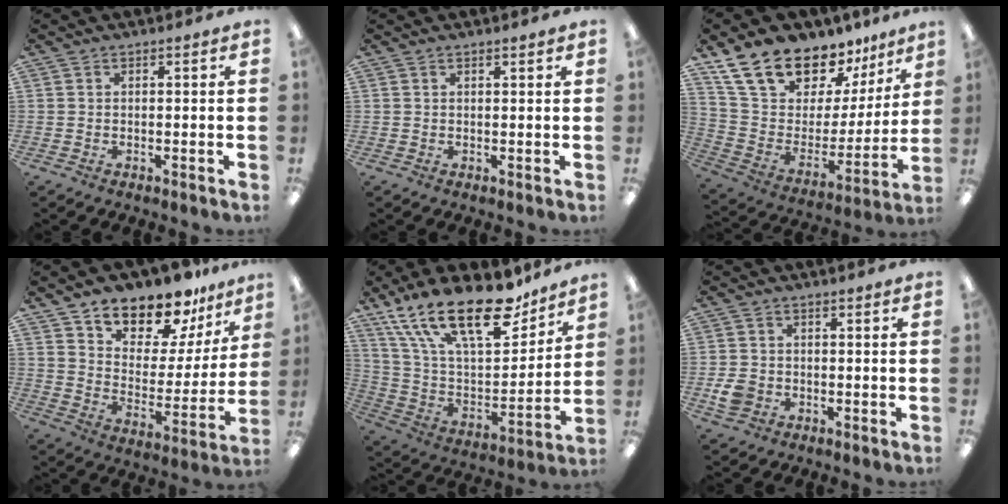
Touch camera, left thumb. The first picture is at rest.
{"total": 0.8, "force": [0.7, 0.1, 0.4], "torque": [-0.009, 0.000, 0.012]}
{"total": 18.8, "force": [15.6, 8.4, 6.3], "torque": [-0.126, -0.120, 0.284]}
{"total": 12.9, "force": [11.6, 5.0, 2.3], "torque": [-0.040, -0.111, 0.208]}
{"total": 24.7, "force": [16.9, 9.8, 15.1], "torque": [-0.270, -0.102, 0.294]}
{"total": 4.2, "force": [-1.1, 3.6, 1.9], "torque": [-0.029, 0.003, -0.020]}